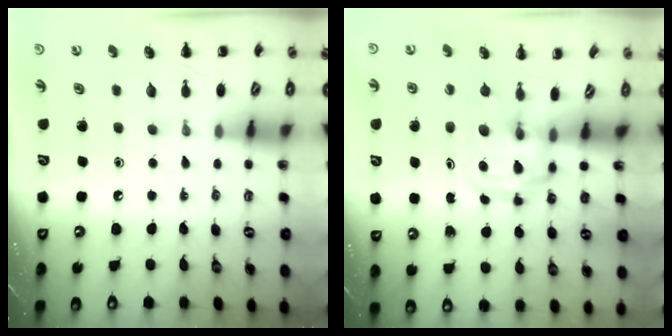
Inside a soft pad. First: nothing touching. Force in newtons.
{"total": 2.7, "press": 2.7, "slide": 0.3}